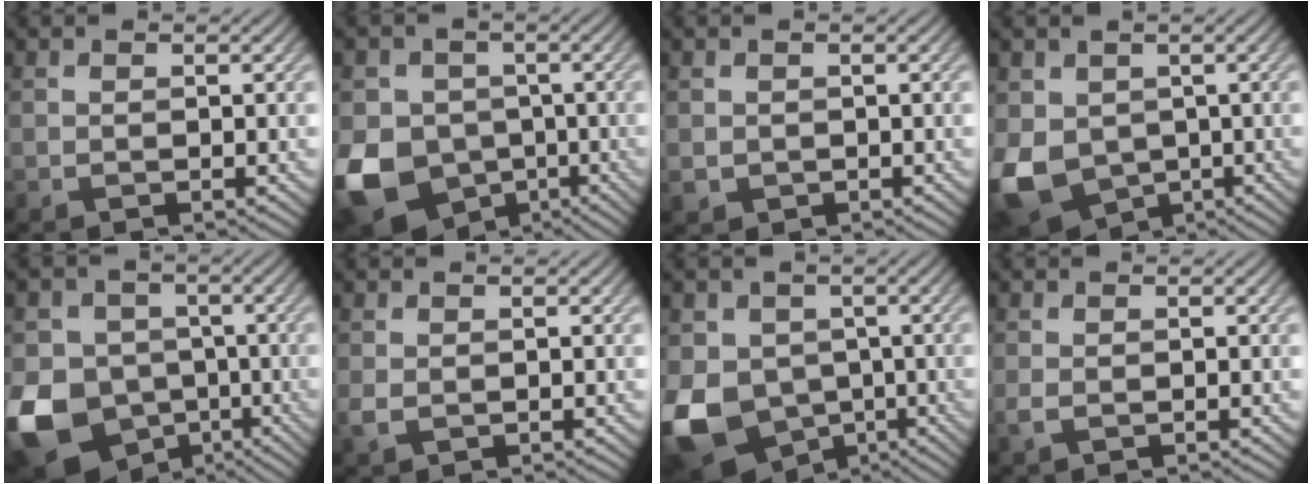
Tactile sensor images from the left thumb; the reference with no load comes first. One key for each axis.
{"total": 14.0, "fx": -4.4, "fy": 11.8, "fz": 6.1, "tx": -0.173, "ty": -0.040, "tz": -0.095}
{"total": 1.3, "fx": 0.0, "fy": 1.3, "fz": 0.3, "tx": -0.011, "ty": -0.009, "tz": 0.001}
{"total": 9.7, "fx": -1.3, "fy": 7.8, "fz": 5.6, "tx": -0.163, "ty": -0.033, "tz": -0.019}
{"total": 15.4, "fx": -5.5, "fy": 12.9, "fz": 6.5, "tx": -0.181, "ty": -0.042, "tz": -0.117}
{"total": 1.3, "fx": 0.1, "fy": 0.9, "fz": 0.9, "tx": -0.027, "ty": -0.003, "tz": 0.003}
{"total": 13.1, "fx": -3.3, "fy": 10.8, "fz": 6.7, "tx": -0.191, "ty": -0.038, "tz": -0.058}
{"total": 0.9, "fx": -0.2, "fy": 0.4, "fz": 0.8, "tx": -0.024, "ty": -0.003, "tz": -0.004}